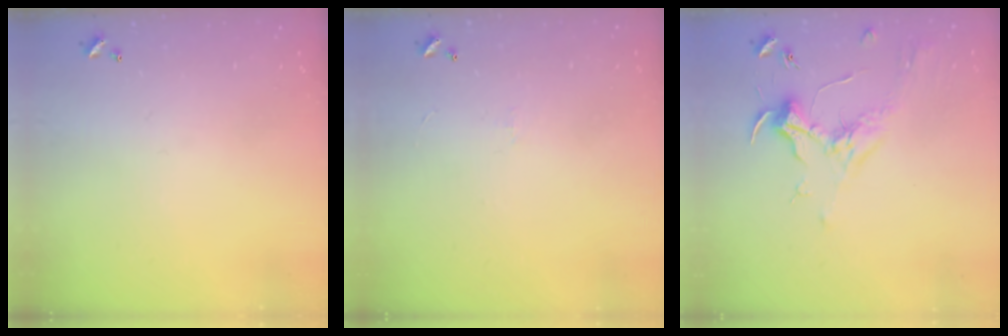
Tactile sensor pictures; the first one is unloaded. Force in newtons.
{"total": 0.7, "press": 0.3, "slide": 0.7}
{"total": 1.8, "press": 1.7, "slide": 0.8}